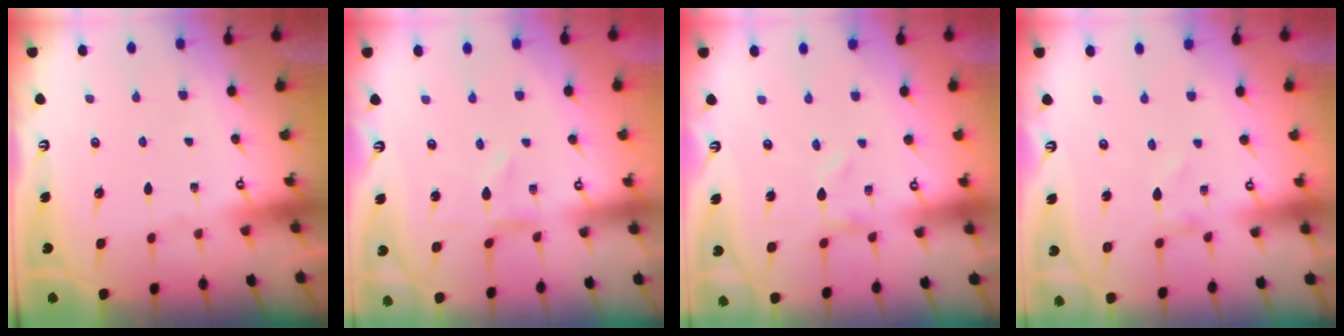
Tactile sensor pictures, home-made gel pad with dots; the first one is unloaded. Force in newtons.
{"total": 0.7, "press": 0.7, "slide": 0.1}
{"total": 0.0}
{"total": 0.6, "press": 0.6, "slide": 0.1}